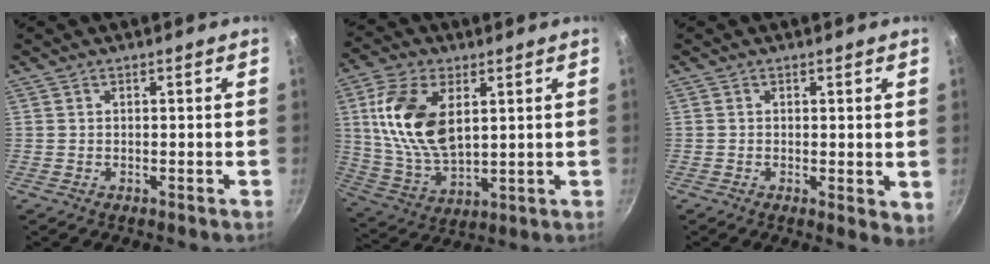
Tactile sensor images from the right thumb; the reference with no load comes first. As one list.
[{"total": 15.9, "force": [4.1, 8.9, 12.6], "torque": [-0.232, -0.015, 0.088]}, {"total": 3.2, "force": [0.3, 1.6, 2.7], "torque": [-0.032, -0.008, 0.003]}]